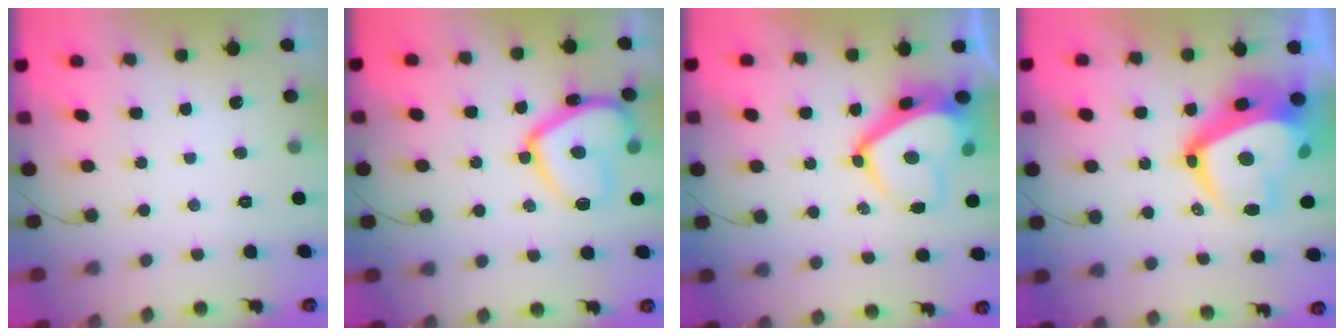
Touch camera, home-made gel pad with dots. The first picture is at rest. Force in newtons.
{"total": 15.5, "press": 15.4, "slide": 1.5}
{"total": 11.9, "press": 11.8, "slide": 1.1}
{"total": 18.7, "press": 18.6, "slide": 2.2}